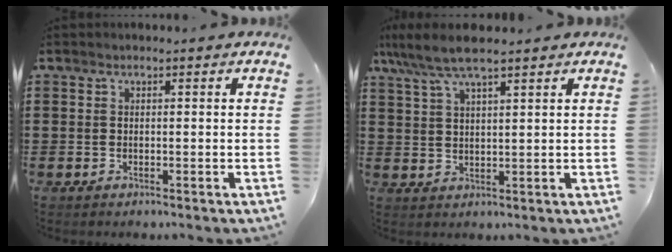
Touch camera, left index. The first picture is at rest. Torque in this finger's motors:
{"motor_torque": [1.19, -0.95, 0.52, 0.19]}